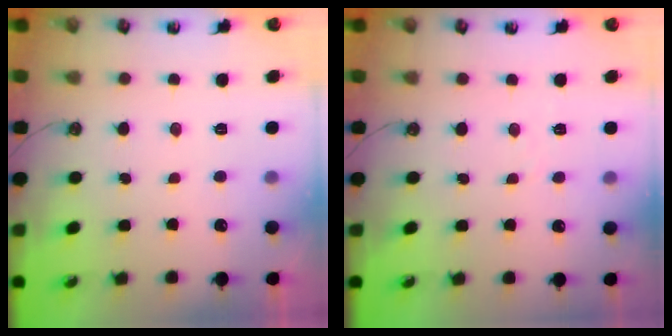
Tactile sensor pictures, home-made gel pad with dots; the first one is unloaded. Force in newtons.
{"total": 2.3, "press": 2.2, "slide": 0.4}